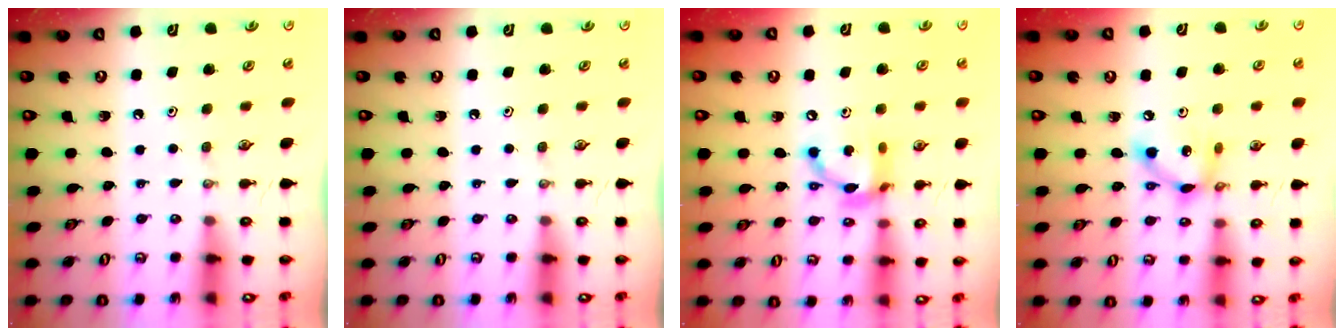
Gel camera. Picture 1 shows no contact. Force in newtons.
{"total": 0.0}
{"total": 13.4, "press": 13.3, "slide": 1.1}
{"total": 9.7, "press": 9.7, "slide": 0.6}